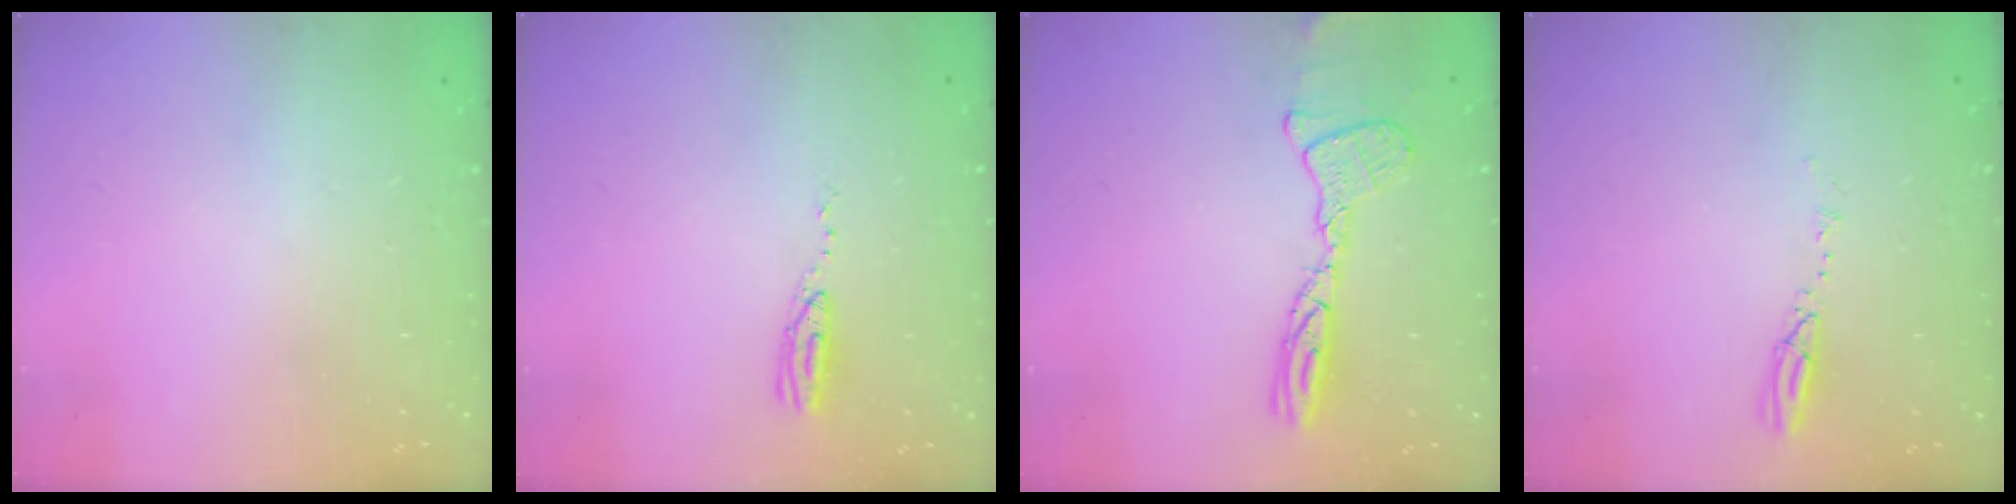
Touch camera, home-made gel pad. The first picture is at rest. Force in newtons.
{"total": 5.0, "press": 4.7, "slide": 1.5}
{"total": 12.1, "press": 12.0, "slide": 0.9}
{"total": 3.9, "press": 3.8, "slide": 0.4}